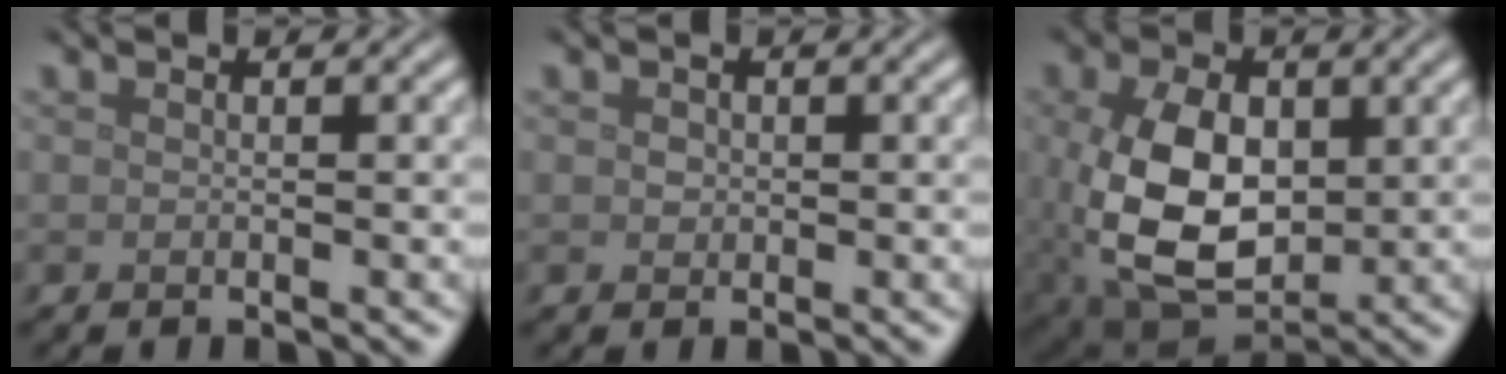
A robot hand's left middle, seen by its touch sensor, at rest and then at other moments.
{"total": 0.8, "force": [0.2, 0.7, 0.2], "torque": [-0.002, -0.002, 0.002]}
{"total": 10.8, "force": [-0.1, 7.0, 8.2], "torque": [-0.184, -0.018, 0.013]}